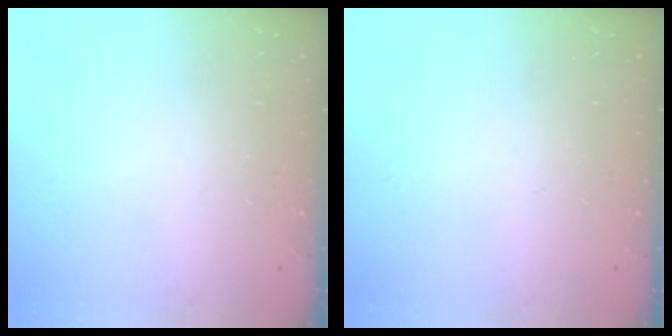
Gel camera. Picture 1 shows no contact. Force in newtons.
{"total": 0.0}